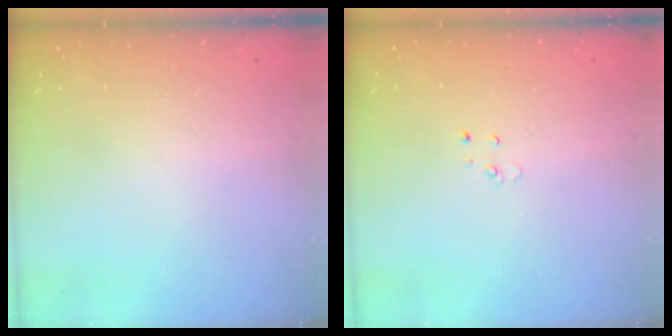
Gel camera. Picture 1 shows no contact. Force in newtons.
{"total": 2.5, "press": 2.5, "slide": 0.2}